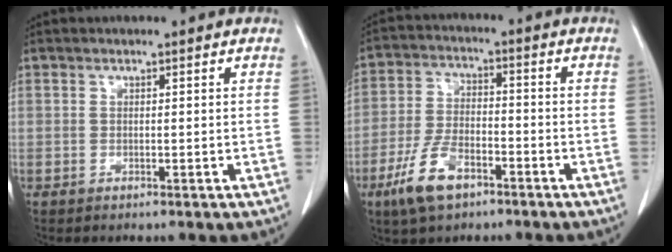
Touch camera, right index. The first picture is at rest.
{"total": 9.0, "force": [-5.3, 3.9, 6.1], "torque": [-0.136, -0.002, -0.100]}